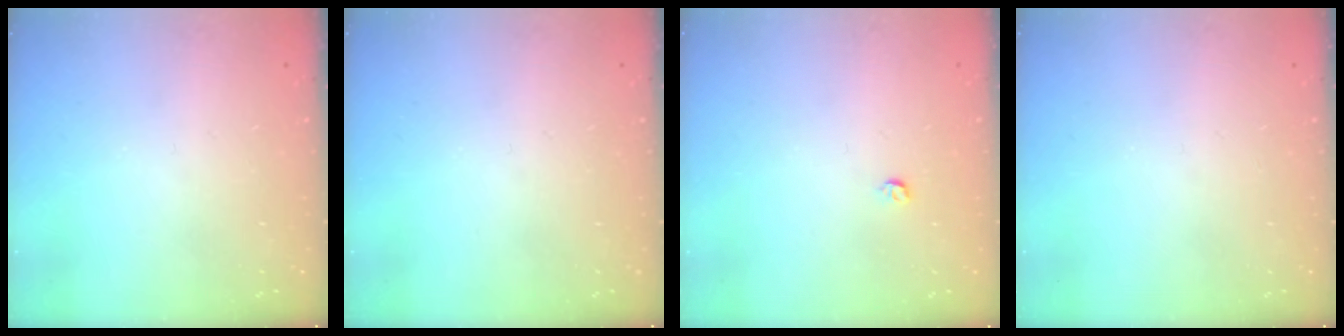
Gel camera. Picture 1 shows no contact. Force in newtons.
{"total": 0.0}
{"total": 3.2, "press": 3.2, "slide": 0.4}
{"total": 0.0}